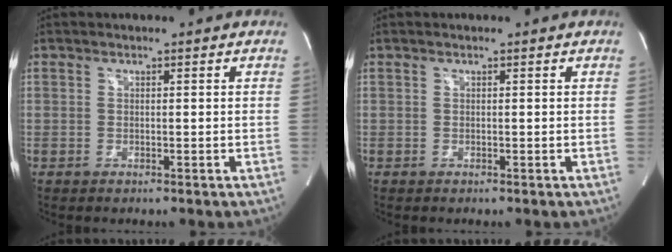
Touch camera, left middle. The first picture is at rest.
{"total": 0.0}